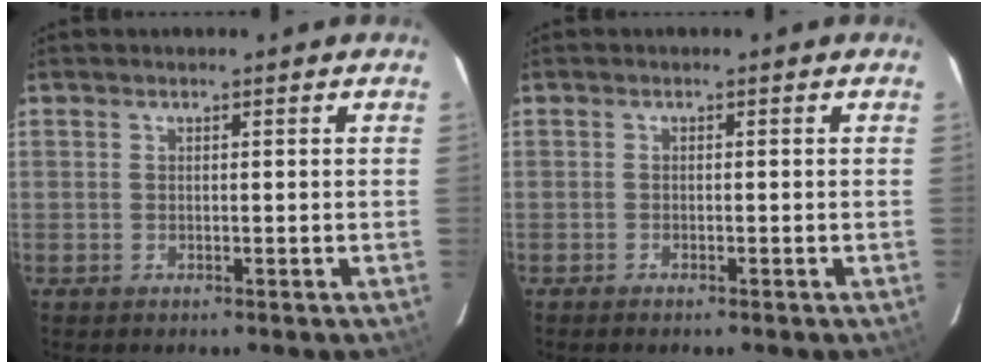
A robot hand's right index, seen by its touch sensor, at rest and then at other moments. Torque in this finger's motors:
{"motor_torque": [0.04, -0.03, 0.07, 0.01]}